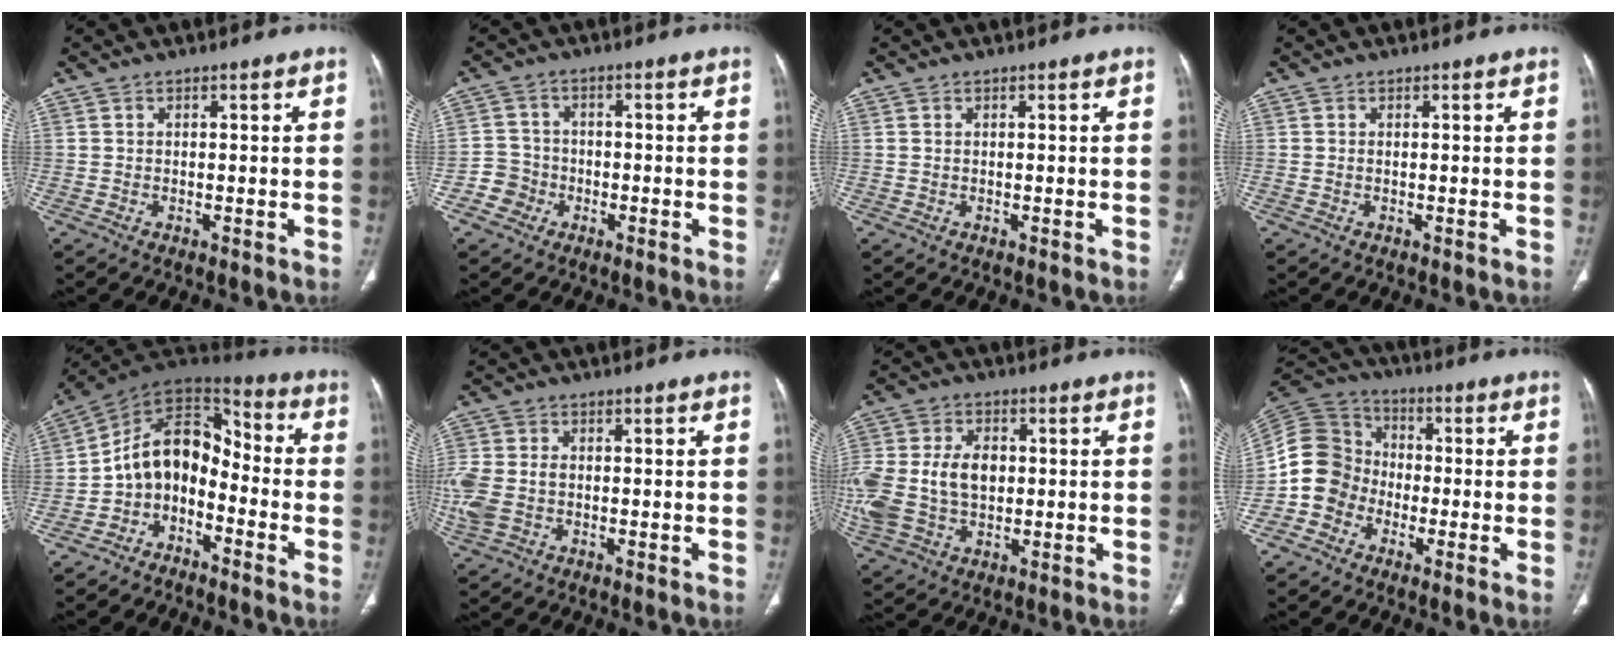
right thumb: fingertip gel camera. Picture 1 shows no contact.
{"total": 4.4, "force": [-1.8, 4.0, -0.2], "torque": [0.028, 0.020, -0.042]}
{"total": 0.0}
{"total": 0.0}
{"total": 11.7, "force": [-4.3, 8.3, 6.9], "torque": [-0.085, 0.095, -0.090]}
{"total": 9.0, "force": [-1.1, 6.6, 6.0], "torque": [-0.166, 0.011, -0.017]}
{"total": 17.8, "force": [-0.1, 12.5, 12.7], "torque": [-0.303, 0.009, 0.013]}
{"total": 11.0, "force": [-3.3, 9.9, 3.5], "torque": [-0.053, 0.048, -0.074]}